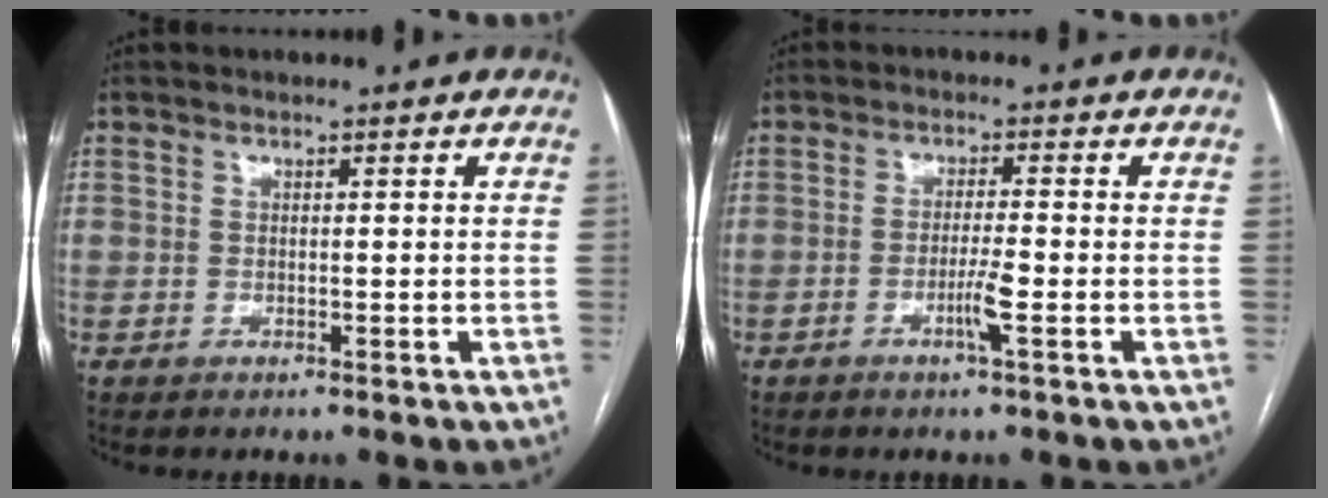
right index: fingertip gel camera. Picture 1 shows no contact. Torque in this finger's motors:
{"motor_torque": [0.02, 0.13, 0.17, 0.01]}